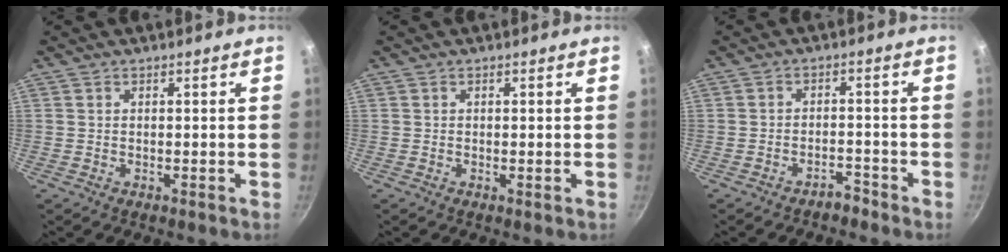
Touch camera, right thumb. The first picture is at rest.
{"total": 0.0}
{"total": 2.8, "force": [-2.4, 1.2, 0.9], "torque": [0.000, 0.032, -0.032]}